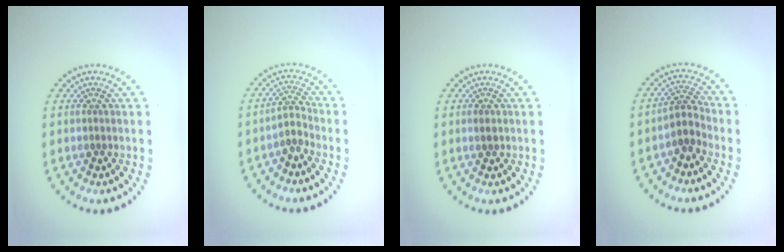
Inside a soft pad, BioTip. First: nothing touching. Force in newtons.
{"total": 2.0, "press": 1.5, "slide": 1.3}
{"total": 0.7, "press": 0.6, "slide": 0.2}
{"total": 2.5, "press": 1.9, "slide": 1.5}